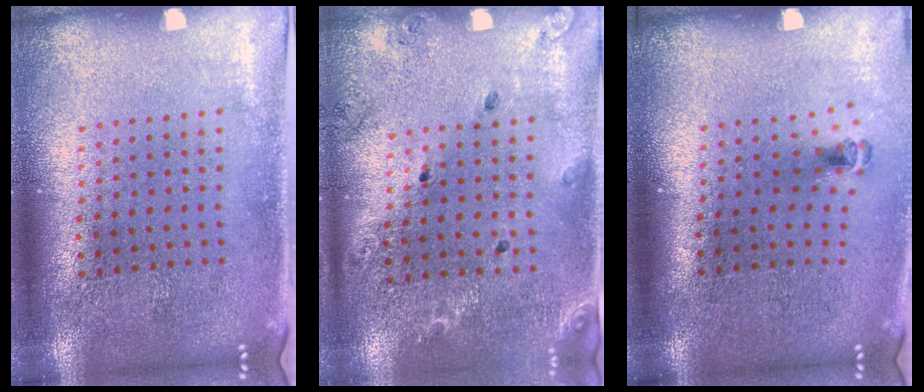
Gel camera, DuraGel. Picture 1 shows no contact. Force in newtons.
{"total": 1.3, "press": 1.3, "slide": 0.3}
{"total": 0.6, "press": 0.4, "slide": 0.5}